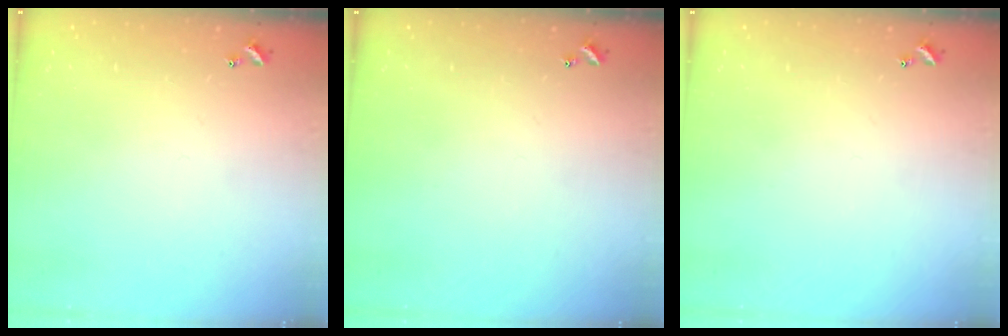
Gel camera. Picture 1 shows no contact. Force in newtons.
{"total": 0.0}
{"total": 0.0}